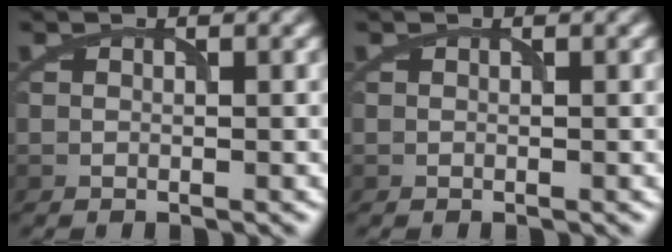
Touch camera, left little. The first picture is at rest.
{"total": 0.0}